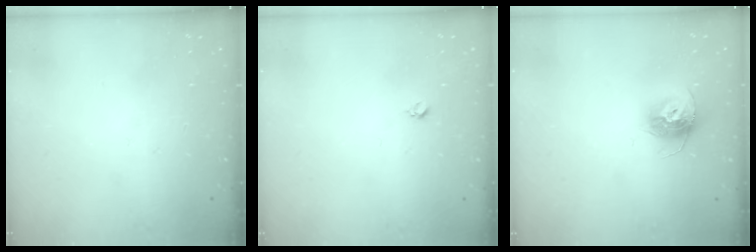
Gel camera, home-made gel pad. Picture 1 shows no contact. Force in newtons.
{"total": 3.0, "press": 2.9, "slide": 0.4}
{"total": 11.9, "press": 11.9, "slide": 0.9}